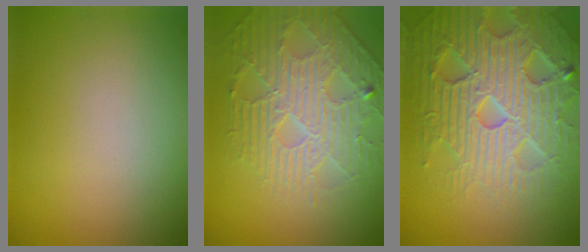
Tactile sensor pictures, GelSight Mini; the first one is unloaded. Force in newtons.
{"total": 4.2, "press": 4.2, "slide": 0.3}
{"total": 7.4, "press": 7.3, "slide": 1.5}